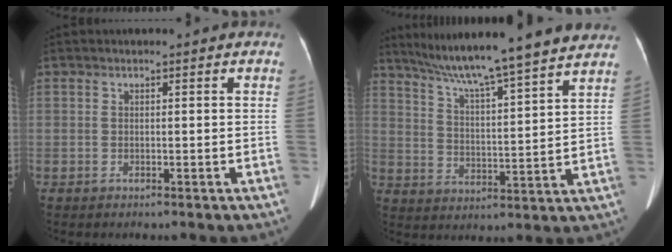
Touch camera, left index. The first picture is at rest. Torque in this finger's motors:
{"motor_torque": [0.89, -1.25, 0.10, 0.13]}